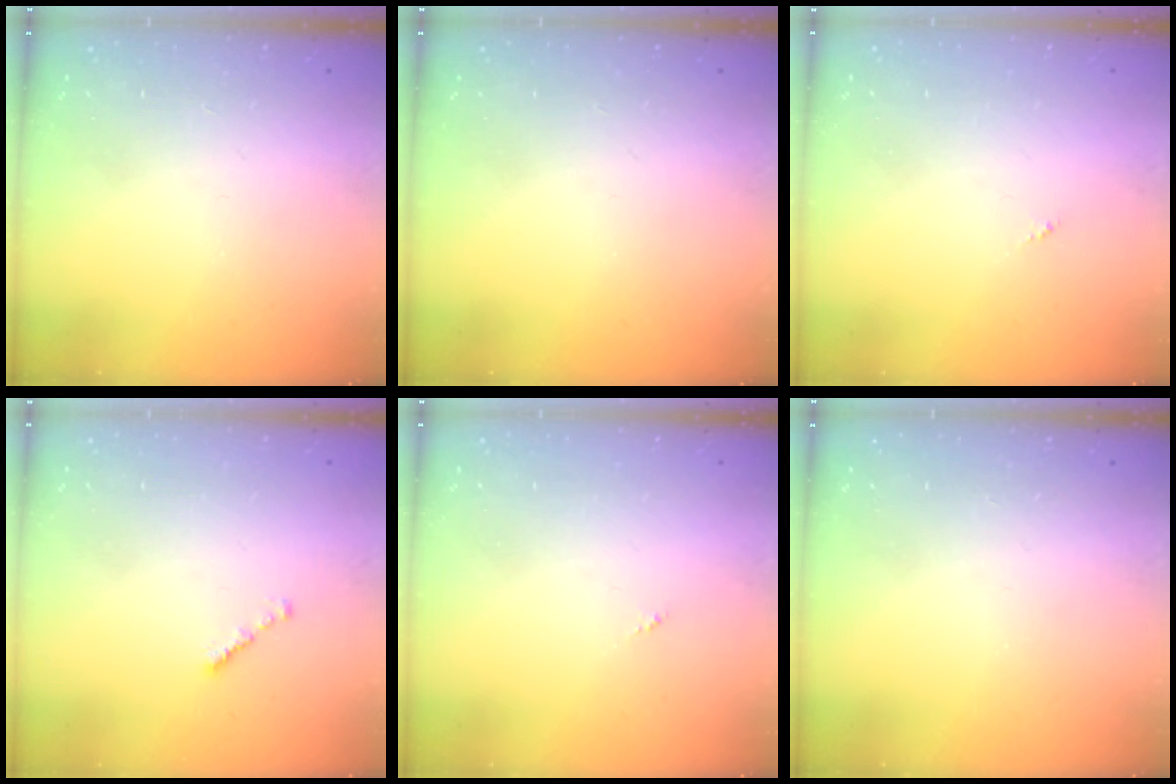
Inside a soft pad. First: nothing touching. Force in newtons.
{"total": 0.0}
{"total": 0.0}
{"total": 0.8, "press": 0.7, "slide": 0.4}
{"total": 0.0}
{"total": 0.0}